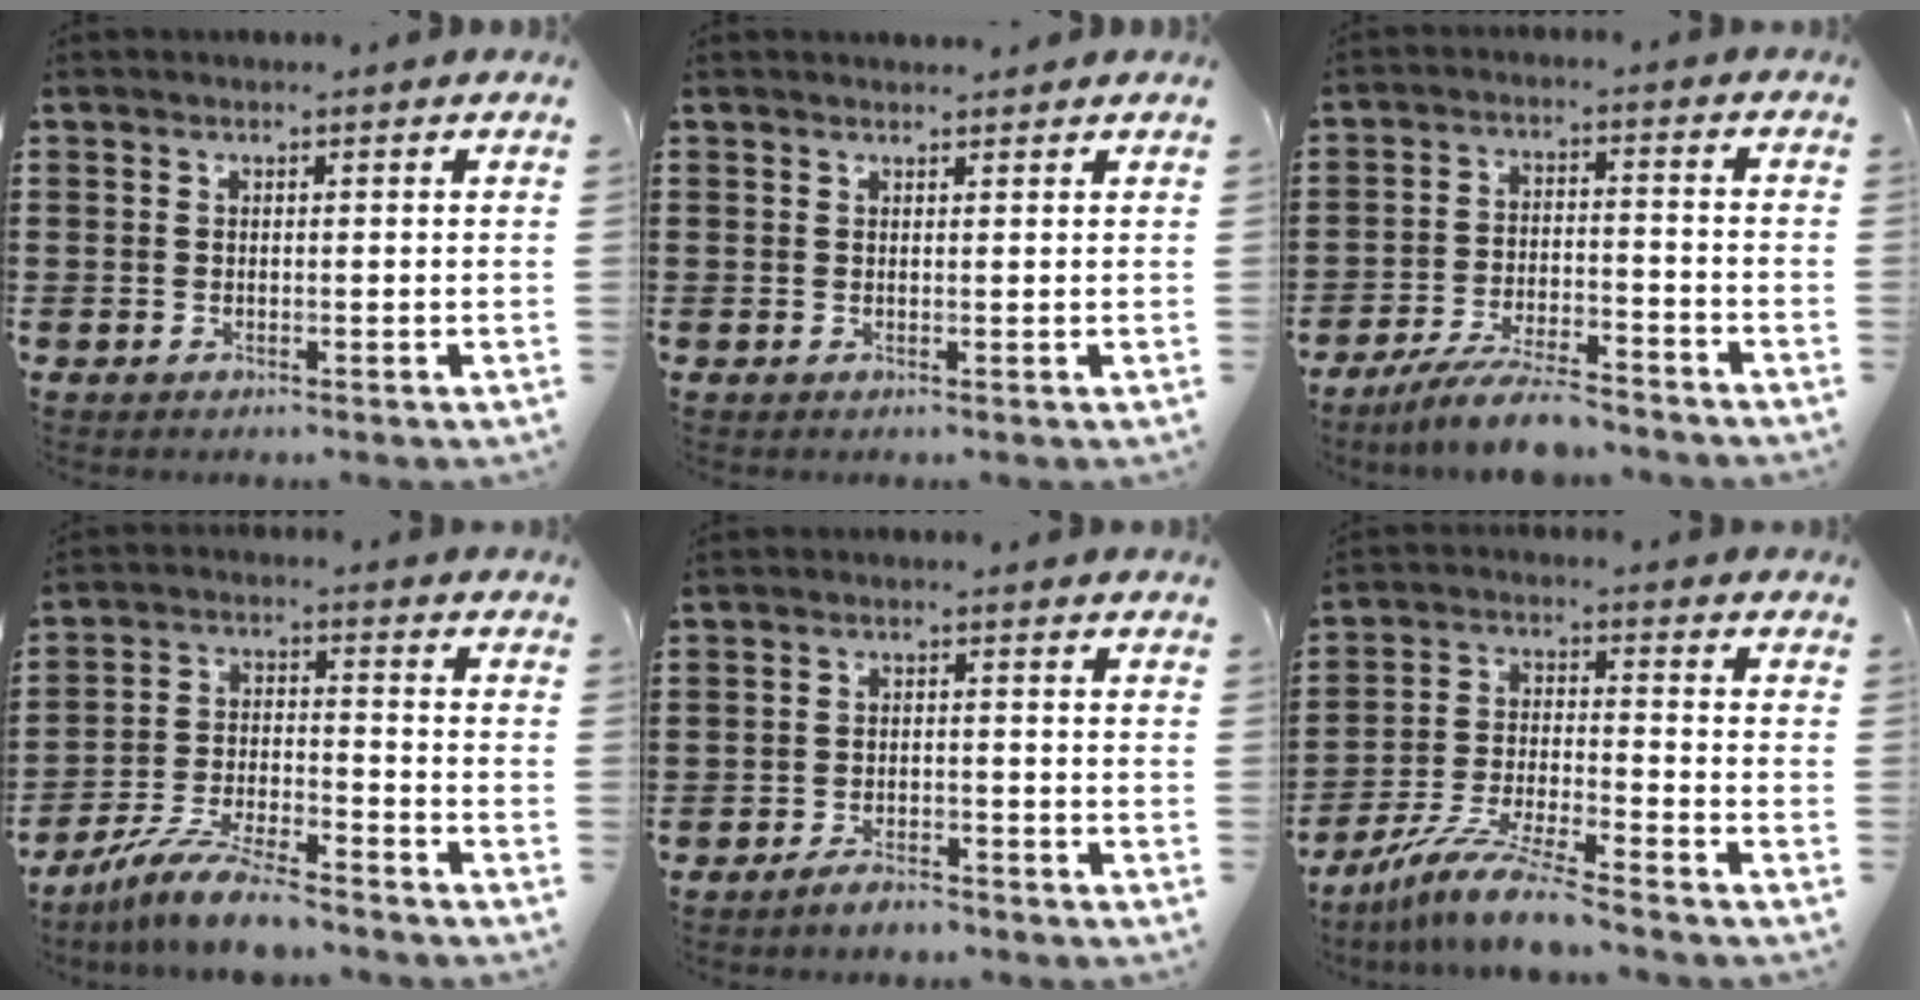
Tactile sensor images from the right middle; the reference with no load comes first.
{"total": 1.0, "force": [0.9, 0.1, 0.0], "torque": [-0.002, 0.000, 0.018]}
{"total": 7.1, "force": [-6.5, 0.6, 3.0], "torque": [-0.061, 0.002, -0.123]}
{"total": 9.1, "force": [-8.0, 1.0, 4.1], "torque": [-0.079, 0.013, -0.155]}
{"total": 2.9, "force": [-2.6, 0.7, 0.9], "torque": [-0.017, 0.007, -0.053]}
{"total": 9.7, "force": [-8.5, 0.2, 4.7], "torque": [-0.094, 0.005, -0.168]}